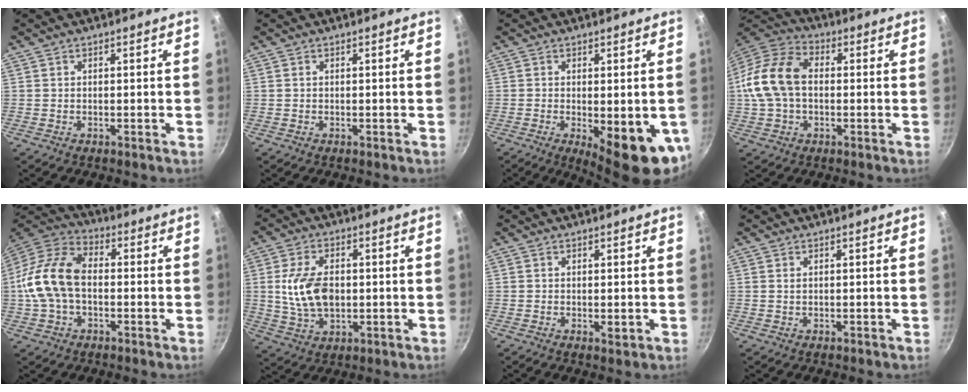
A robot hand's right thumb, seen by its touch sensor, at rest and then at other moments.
{"total": 0.0}
{"total": 13.4, "force": [-3.4, 4.4, 12.2], "torque": [-0.140, -0.014, -0.033]}
{"total": 15.3, "force": [0.4, 10.5, 11.1], "torque": [-0.202, 0.037, -0.007]}
{"total": 15.2, "force": [-0.8, 9.9, 11.5], "torque": [-0.207, 0.039, -0.031]}
{"total": 10.4, "force": [1.0, 6.1, 8.3], "torque": [-0.154, -0.009, 0.020]}
{"total": 1.1, "force": [0.0, 0.4, 1.0], "torque": [-0.018, -0.005, 0.000]}
{"total": 0.8, "force": [0.3, 0.5, 0.5], "torque": [-0.010, 0.002, 0.005]}